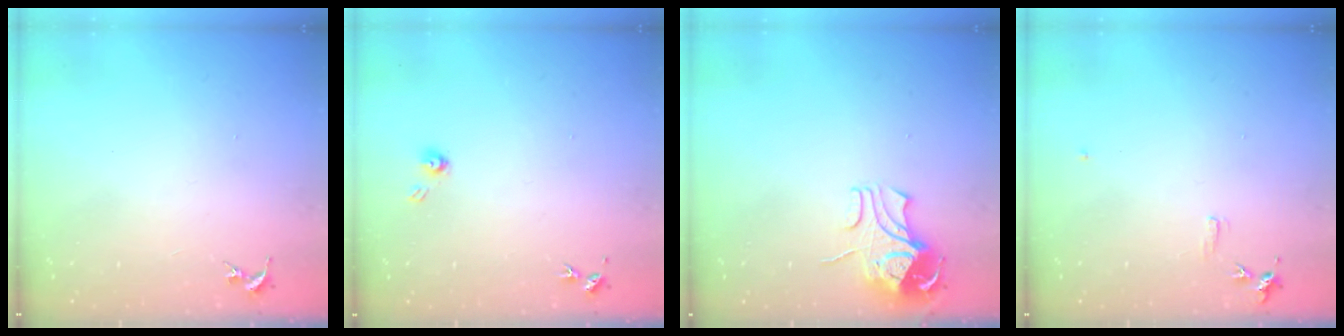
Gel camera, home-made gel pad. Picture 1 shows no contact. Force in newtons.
{"total": 4.0, "press": 4.0, "slide": 0.4}
{"total": 9.0, "press": 8.9, "slide": 1.0}
{"total": 5.6, "press": 5.5, "slide": 0.7}